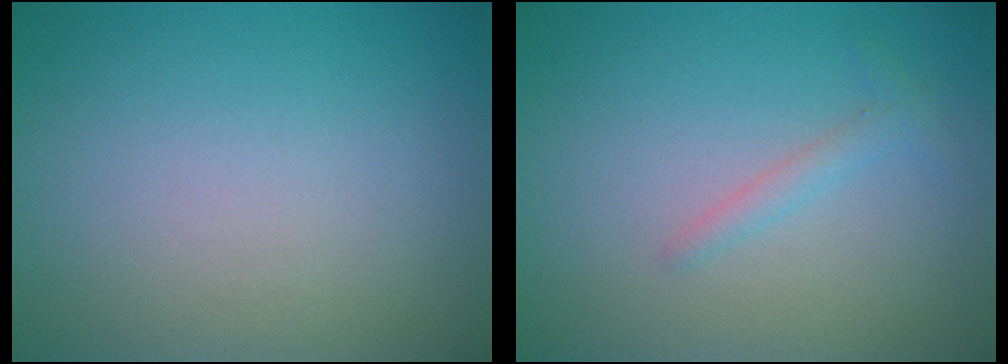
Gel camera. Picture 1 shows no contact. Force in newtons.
{"total": 1.2, "press": 1.2, "slide": 0.1}